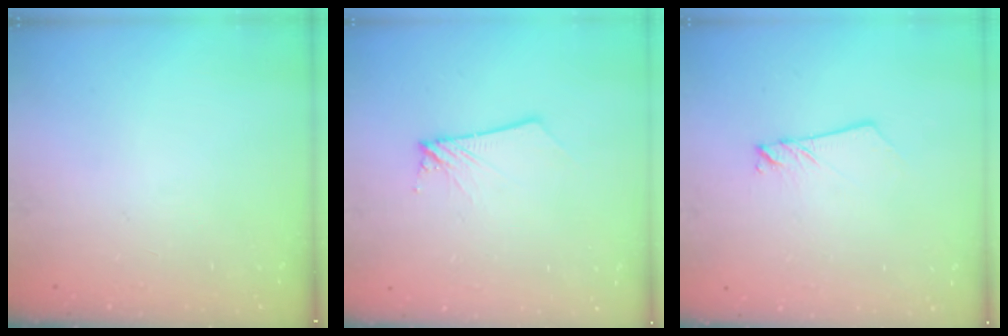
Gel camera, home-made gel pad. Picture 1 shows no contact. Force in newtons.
{"total": 2.7, "press": 2.7, "slide": 0.2}
{"total": 2.5, "press": 2.5, "slide": 0.1}